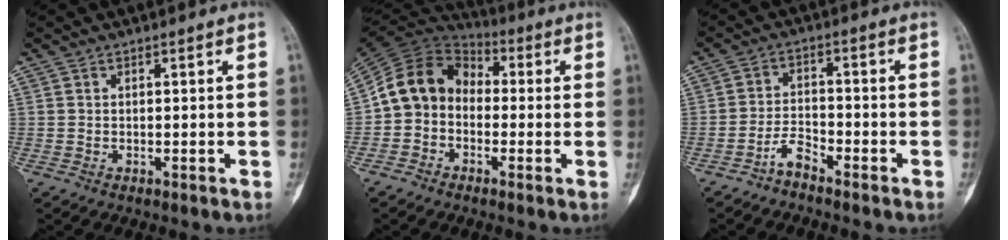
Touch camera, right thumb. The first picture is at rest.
{"total": 11.1, "force": [-1.0, 9.3, 6.0], "torque": [-0.092, 0.043, -0.037]}
{"total": 3.6, "force": [-3.1, 1.1, 1.5], "torque": [-0.028, 0.020, -0.062]}